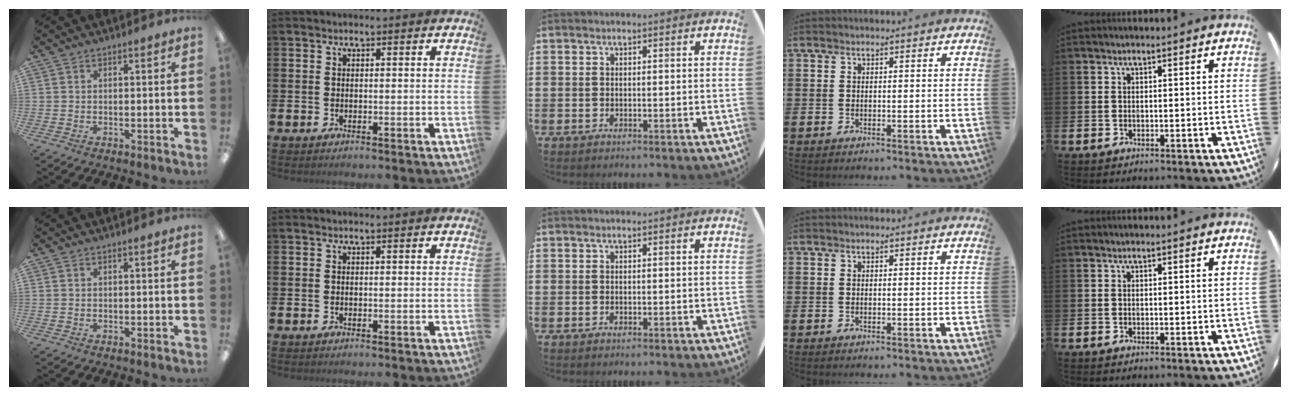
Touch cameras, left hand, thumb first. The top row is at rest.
{}